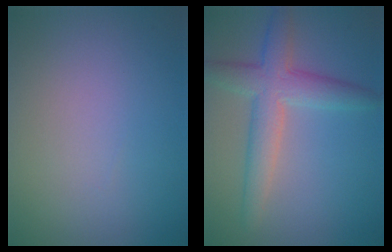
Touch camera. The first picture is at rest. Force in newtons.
{"total": 4.7, "press": 4.7, "slide": 0.4}